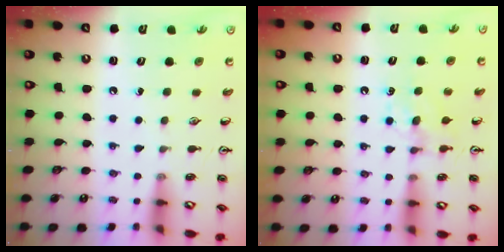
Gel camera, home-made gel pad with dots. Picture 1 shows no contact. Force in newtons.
{"total": 5.2, "press": 5.1, "slide": 0.7}